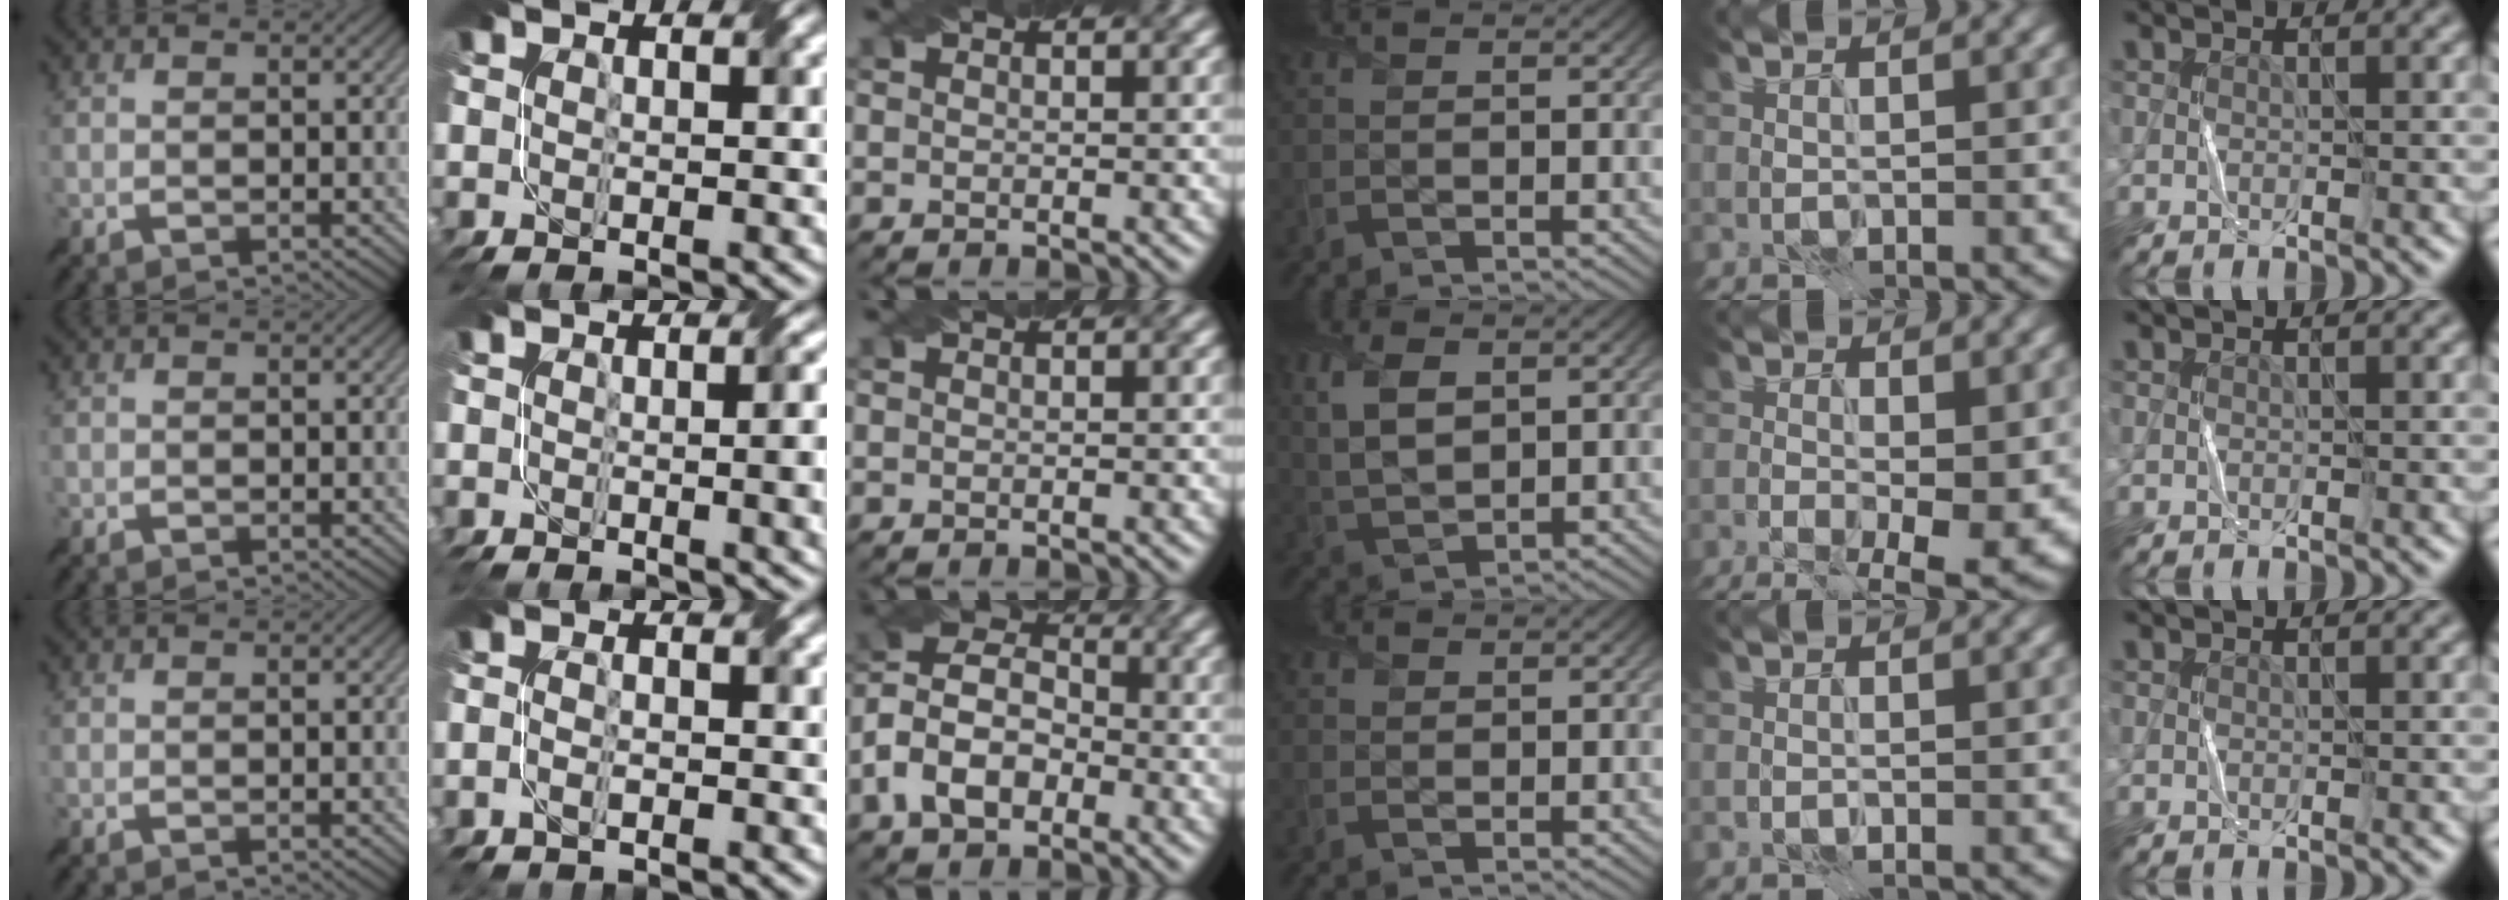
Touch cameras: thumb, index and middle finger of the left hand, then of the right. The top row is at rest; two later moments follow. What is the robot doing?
{"motion": "fold", "object": "bubble wrap"}